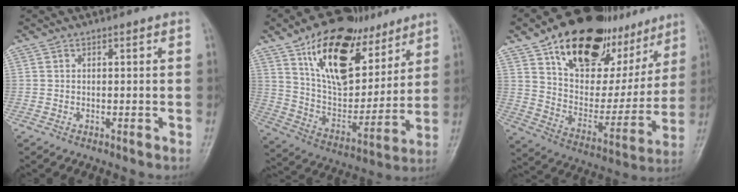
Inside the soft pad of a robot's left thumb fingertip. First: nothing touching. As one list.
[{"total": 23.2, "force": [12.4, 12.4, 15.1], "torque": [-0.199, -0.046, 0.219]}, {"total": 28.8, "force": [17.1, 15.8, 16.8], "torque": [-0.208, -0.032, 0.276]}]